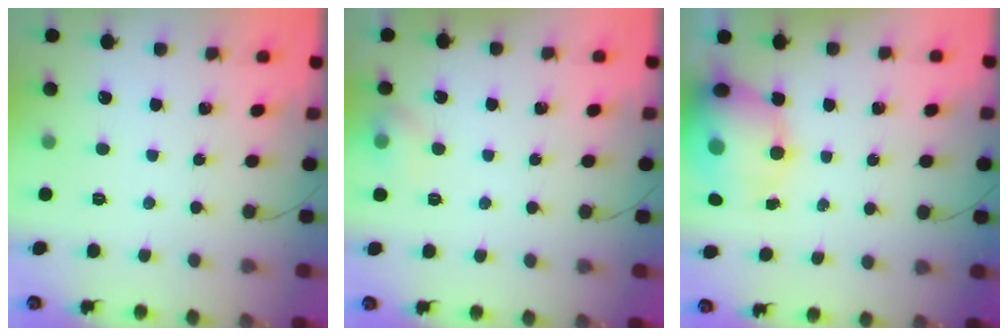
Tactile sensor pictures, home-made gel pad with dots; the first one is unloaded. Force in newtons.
{"total": 5.6, "press": 5.3, "slide": 1.8}
{"total": 16.3, "press": 15.9, "slide": 3.8}